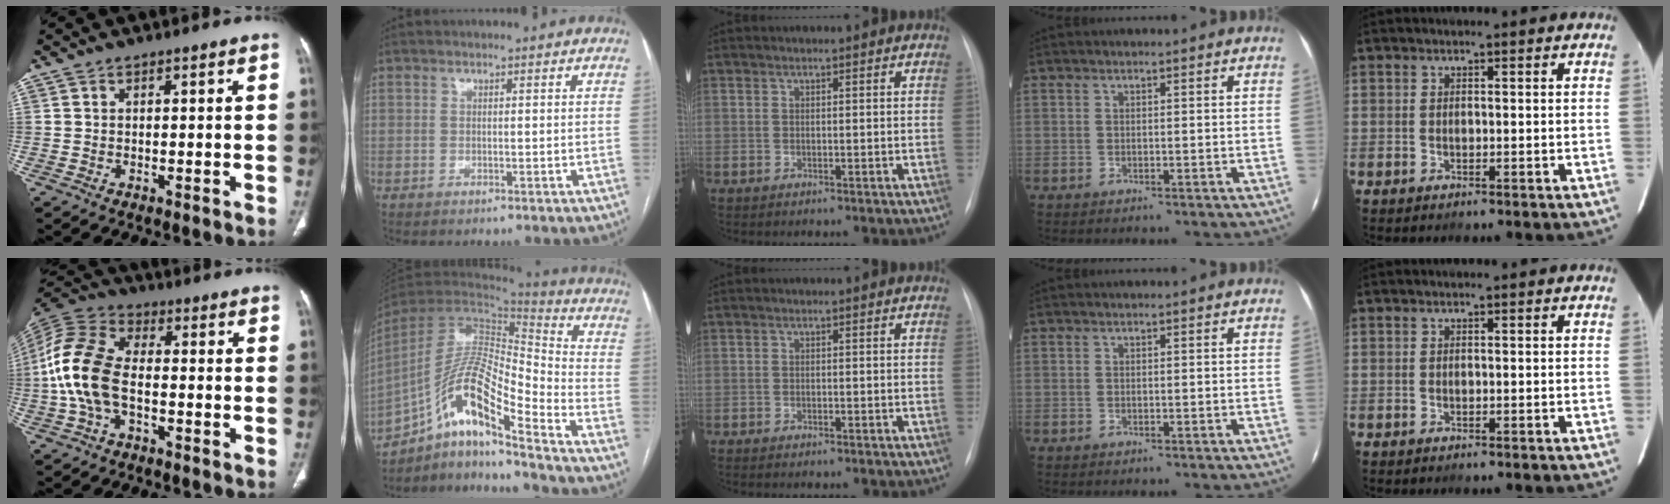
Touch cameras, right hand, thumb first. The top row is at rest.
{"thumb": {"total": 13.6, "force": [-2.2, 7.9, 10.8], "torque": [-0.241, 0.032, -0.048]}, "index": {"total": 16.7, "force": [-10.9, 2.0, 12.6], "torque": [-0.255, 0.007, -0.196]}, "middle": {"total": 2.0, "force": [-1.7, 0.4, 1.0], "torque": [-0.018, -0.005, -0.017]}}